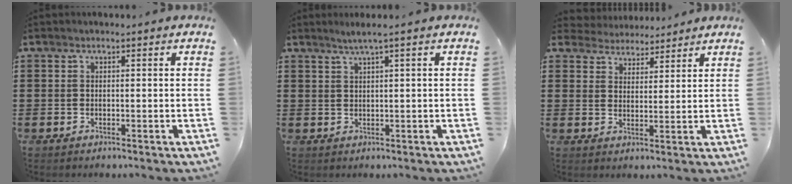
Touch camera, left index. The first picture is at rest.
{"total": 1.9, "force": [1.1, -0.3, 1.5], "torque": [-0.030, -0.002, 0.019]}
{"total": 3.7, "force": [3.5, 1.2, -0.2], "torque": [-0.014, -0.009, 0.063]}